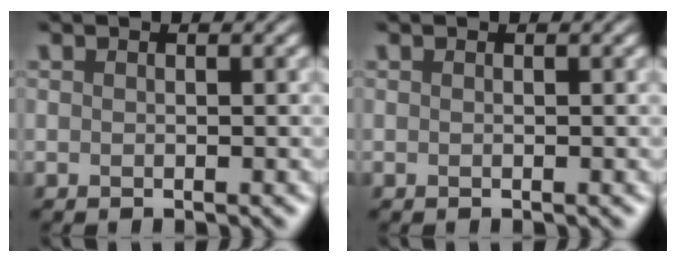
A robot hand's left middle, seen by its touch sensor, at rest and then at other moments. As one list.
[{"total": 0.0}]